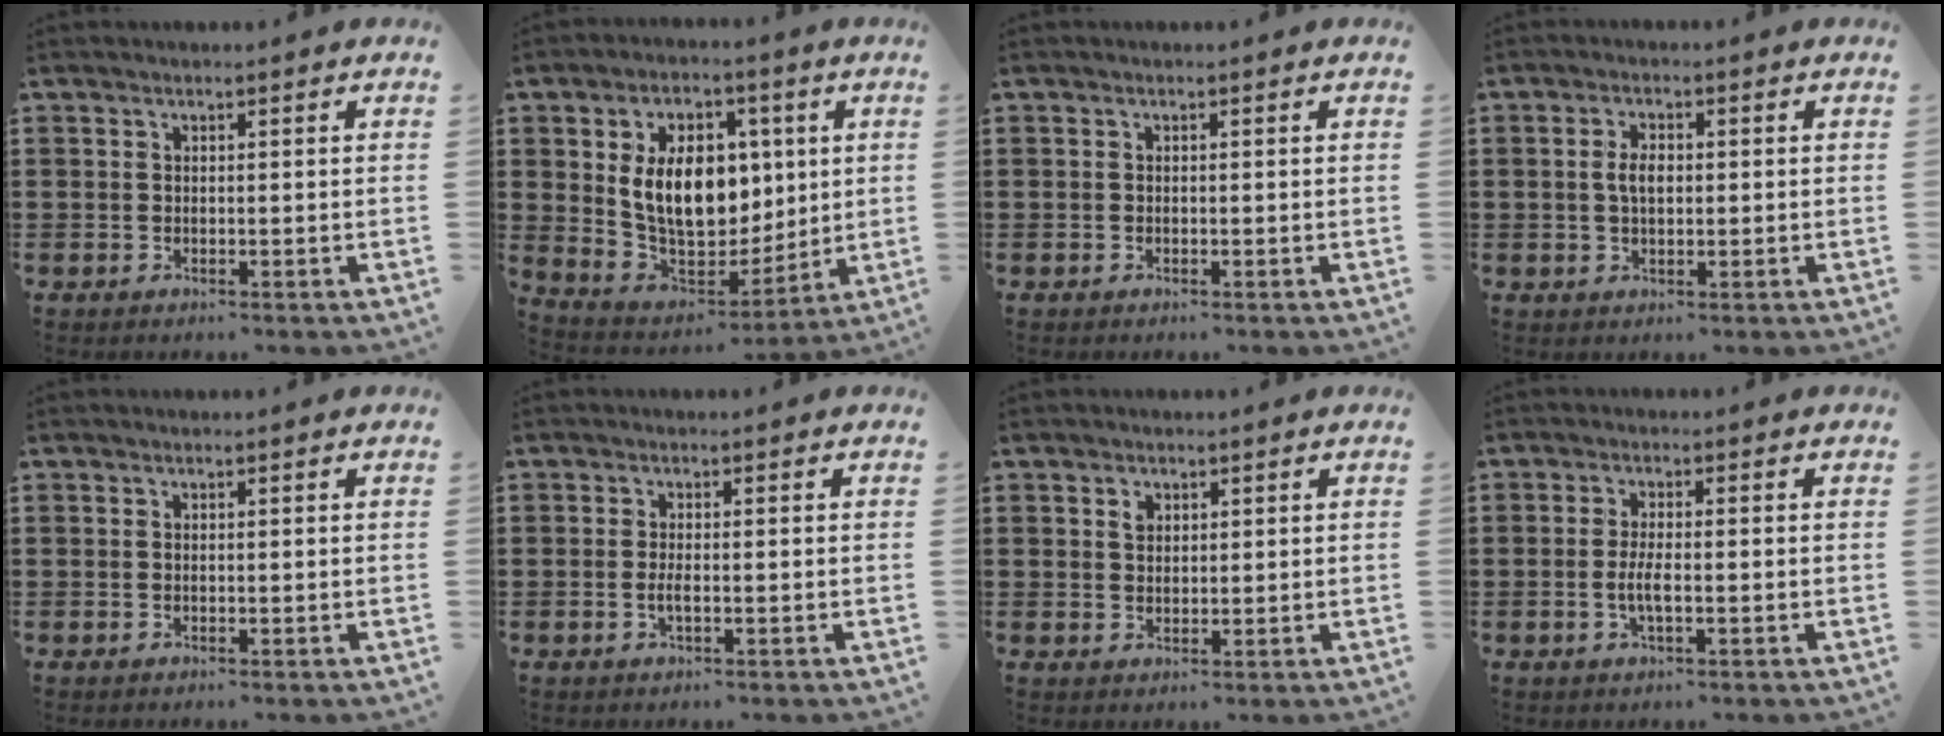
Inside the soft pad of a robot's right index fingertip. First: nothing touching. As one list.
[{"total": 12.9, "force": [2.2, 8.7, 9.3], "torque": [-0.189, 0.006, 0.035]}, {"total": 0.0}, {"total": 3.2, "force": [0.1, 1.6, 2.7], "torque": [-0.061, 0.003, -0.002]}, {"total": 0.0}, {"total": 1.7, "force": [-0.5, 0.3, 1.6], "torque": [-0.036, -0.003, -0.011]}, {"total": 1.7, "force": [0.9, 1.2, 0.8], "torque": [-0.018, 0.005, 0.018]}, {"total": 3.1, "force": [-0.8, 0.7, 2.9], "torque": [-0.066, -0.005, -0.019]}]